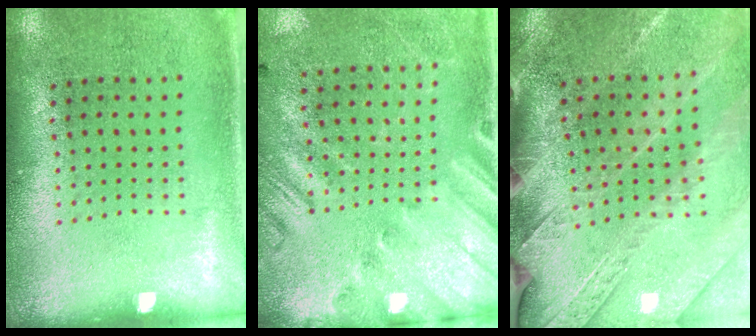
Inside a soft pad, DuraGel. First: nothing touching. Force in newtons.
{"total": 2.6, "press": 1.8, "slide": 1.8}
{"total": 2.9, "press": 2.9, "slide": 0.4}